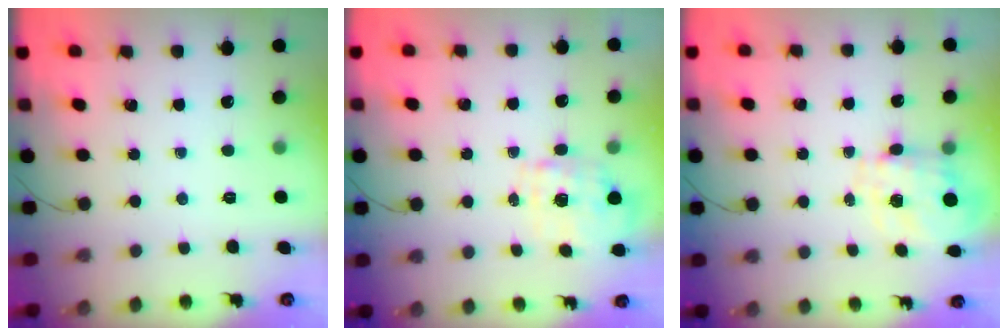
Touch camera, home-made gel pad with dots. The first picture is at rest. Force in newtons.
{"total": 1.7, "press": 1.6, "slide": 0.5}
{"total": 6.6, "press": 6.5, "slide": 1.0}